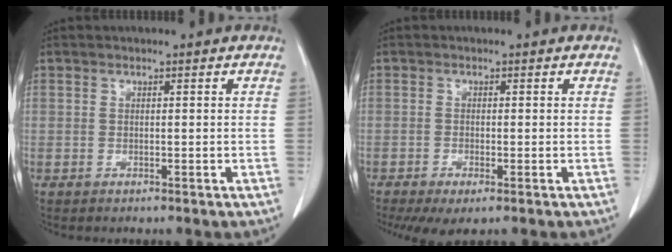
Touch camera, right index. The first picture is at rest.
{"total": 4.0, "force": [-2.2, 1.0, 3.2], "torque": [-0.052, -0.012, -0.035]}